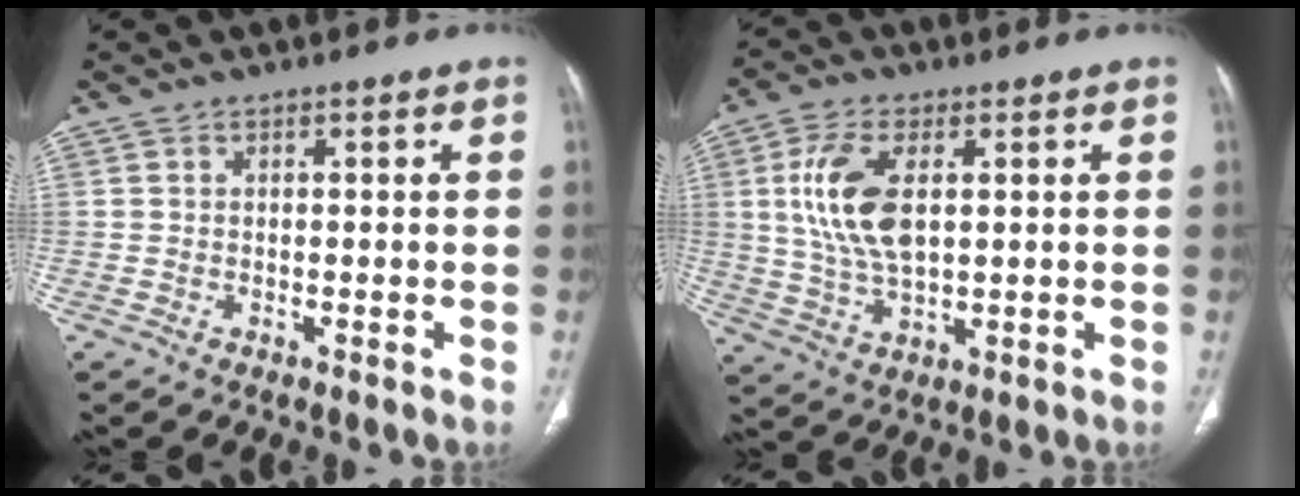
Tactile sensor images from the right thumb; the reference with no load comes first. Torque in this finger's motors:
{"motor_torque": [0.85, 2.69, 1.30, 0.49, 0.15]}